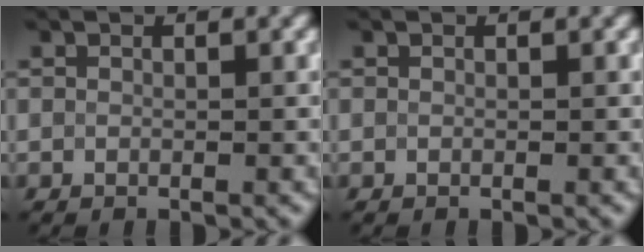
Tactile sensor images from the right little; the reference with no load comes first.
{"total": 0.0}